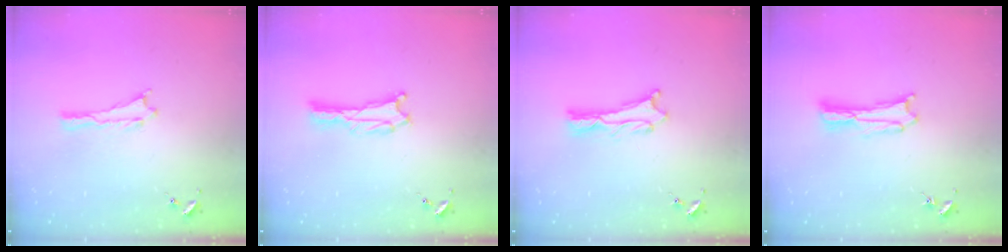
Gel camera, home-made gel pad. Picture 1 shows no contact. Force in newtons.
{"total": 0.9, "press": 0.9, "slide": 0.1}
{"total": 1.2, "press": 1.2, "slide": 0.2}
{"total": 1.8, "press": 1.8, "slide": 0.3}